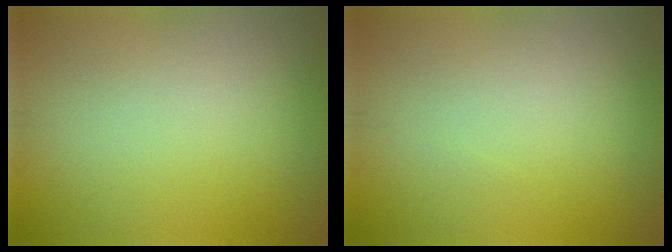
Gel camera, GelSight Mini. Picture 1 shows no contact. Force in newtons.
{"total": 0.0}